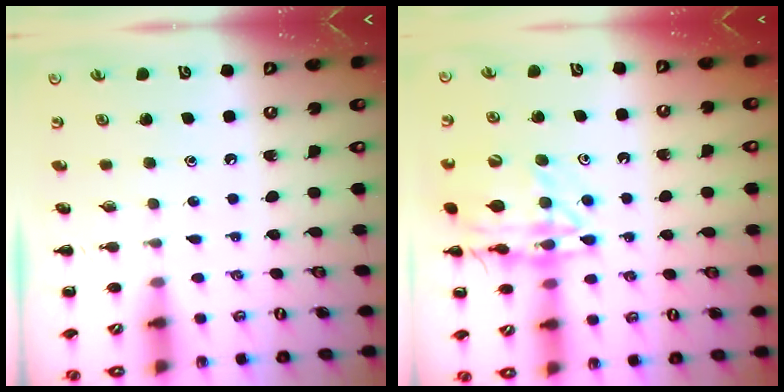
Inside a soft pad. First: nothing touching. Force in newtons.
{"total": 16.8, "press": 16.7, "slide": 1.6}